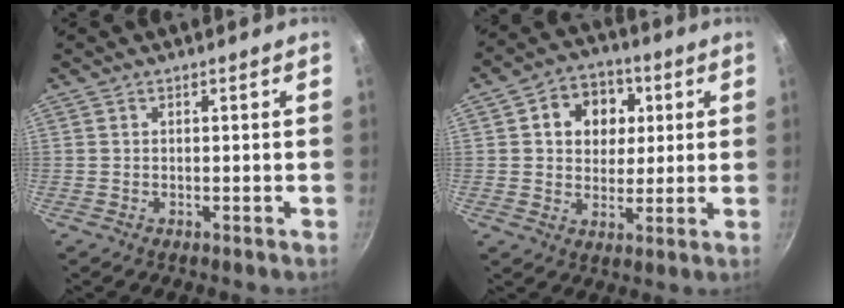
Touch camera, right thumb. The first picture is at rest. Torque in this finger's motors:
{"motor_torque": [-0.29, 0.67, -0.02, 0.15, 0.20]}